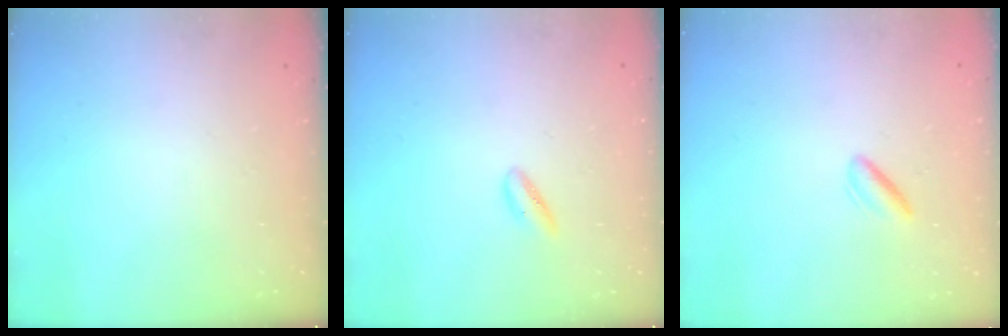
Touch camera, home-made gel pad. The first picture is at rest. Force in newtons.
{"total": 3.9, "press": 3.7, "slide": 1.2}
{"total": 1.0, "press": 0.8, "slide": 0.6}